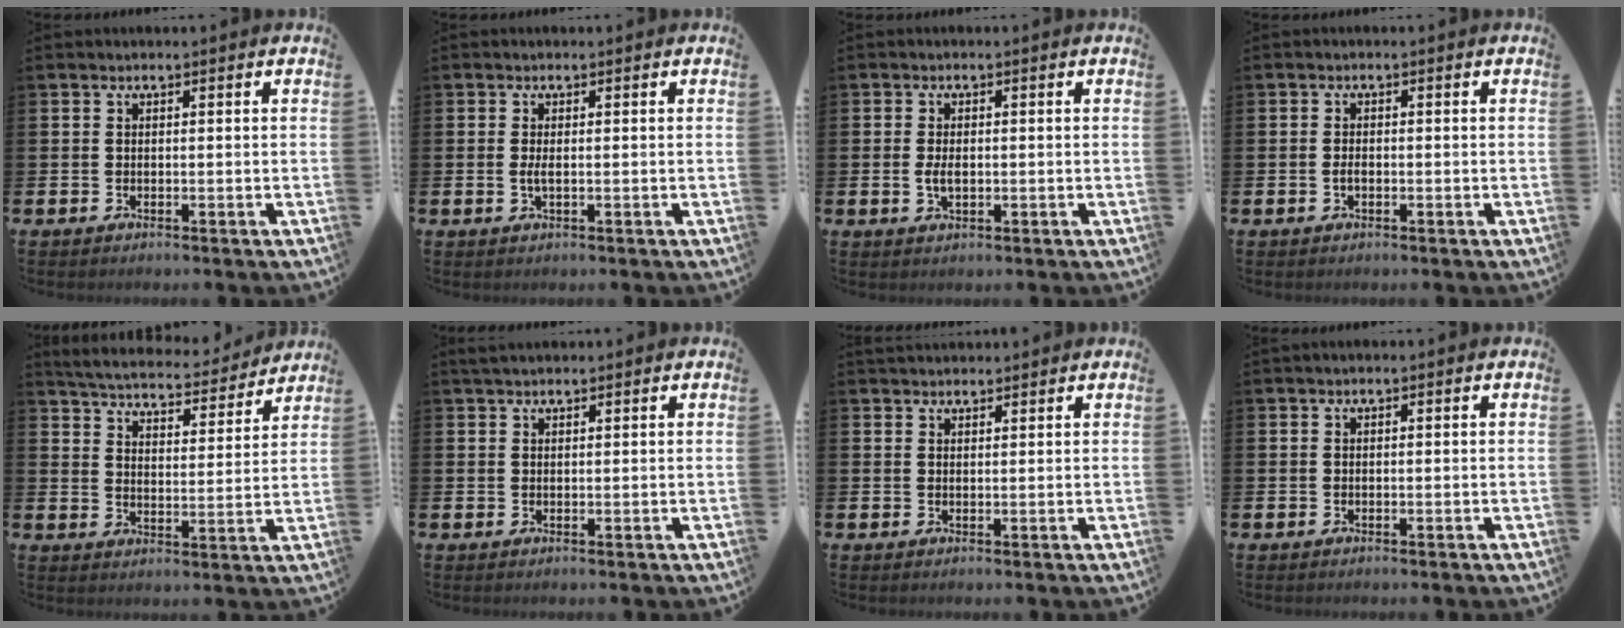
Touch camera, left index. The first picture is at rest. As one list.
[{"total": 1.3, "force": [-0.1, 0.3, 1.2], "torque": [-0.024, 0.001, -0.002]}, {"total": 2.3, "force": [-0.1, 1.2, 2.0], "torque": [-0.033, 0.001, -0.004]}, {"total": 1.2, "force": [-0.3, 0.7, 0.9], "torque": [-0.020, 0.003, -0.006]}, {"total": 5.6, "force": [5.4, 0.7, 1.0], "torque": [-0.048, -0.040, 0.091]}, {"total": 1.5, "force": [1.4, 0.4, 0.5], "torque": [0.000, 0.001, 0.023]}, {"total": 1.8, "force": [1.8, 0.5, 0.1], "torque": [0.006, -0.004, 0.030]}, {"total": 0.0}]